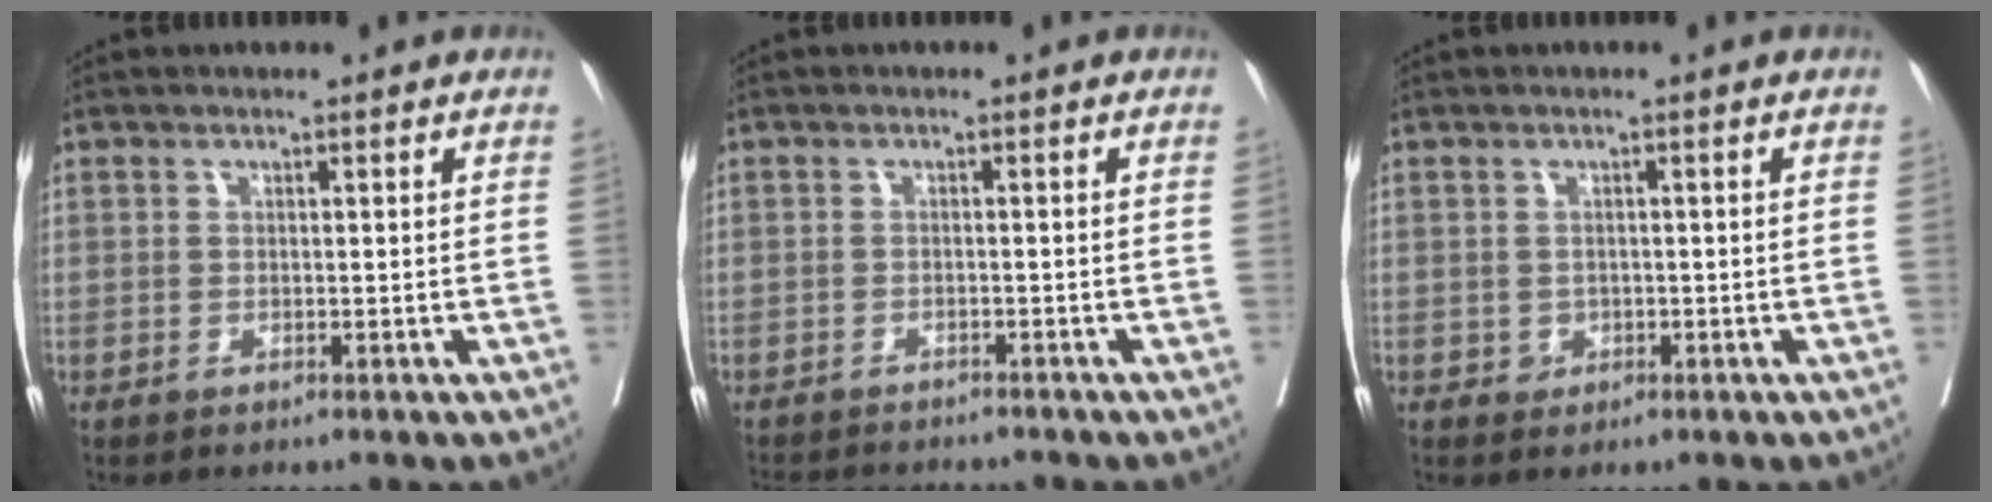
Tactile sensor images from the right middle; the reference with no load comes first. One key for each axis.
{"total": 7.5, "fx": -7.1, "fy": 1.3, "fz": 2.0, "tx": -0.030, "ty": -0.006, "tz": -0.099}
{"total": 1.4, "fx": -0.4, "fy": 1.3, "fz": 0.4, "tx": -0.004, "ty": 0.004, "tz": -0.002}